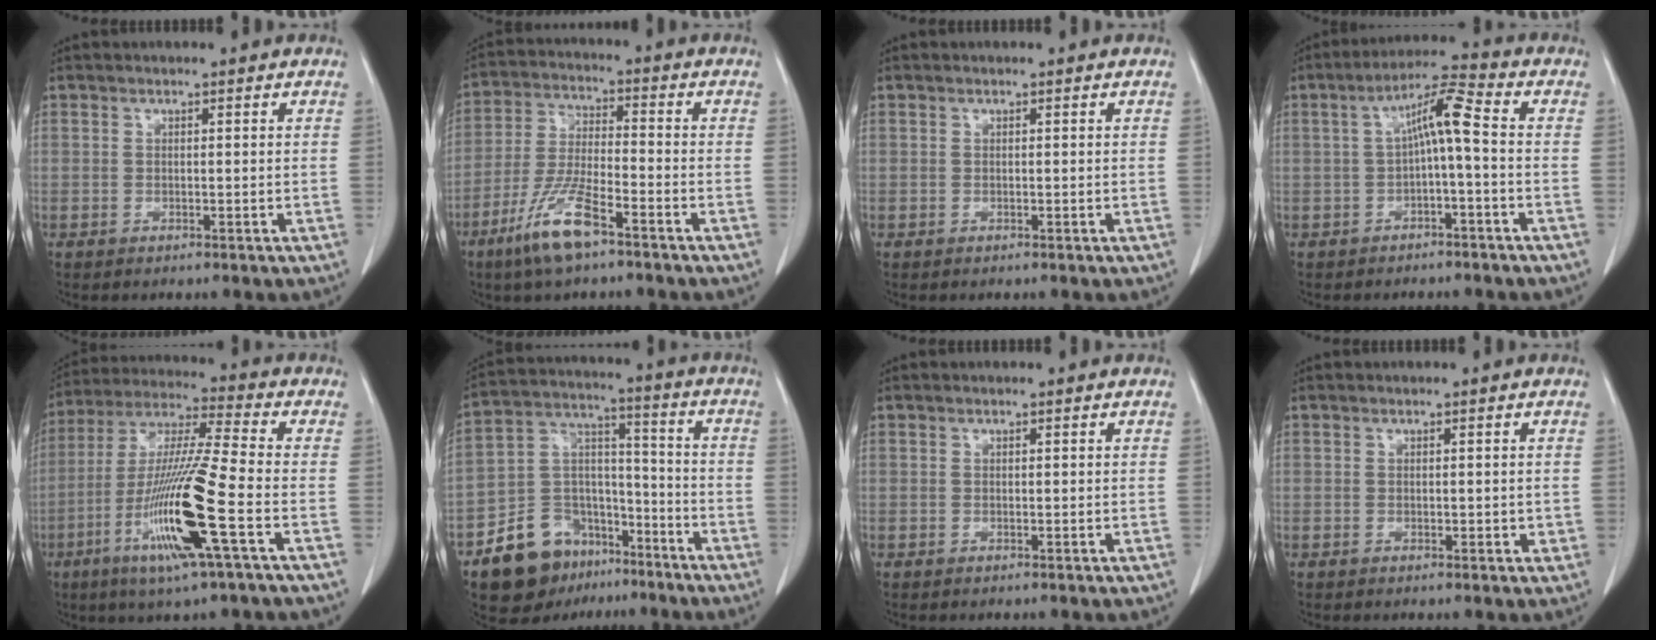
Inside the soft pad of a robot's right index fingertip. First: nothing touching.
{"total": 10.1, "force": [-6.3, 1.7, 7.7], "torque": [-0.162, -0.017, -0.121]}
{"total": 0.0}
{"total": 6.7, "force": [-0.2, 0.6, 6.7], "torque": [-0.118, 0.028, -0.006]}
{"total": 16.7, "force": [-5.8, -0.4, 15.6], "torque": [-0.321, -0.022, -0.116]}
{"total": 14.5, "force": [-9.5, 9.4, 5.5], "torque": [-0.096, 0.055, -0.153]}
{"total": 0.0}
{"total": 1.3, "force": [-0.1, 0.8, 1.1], "torque": [-0.013, -0.001, 0.002]}